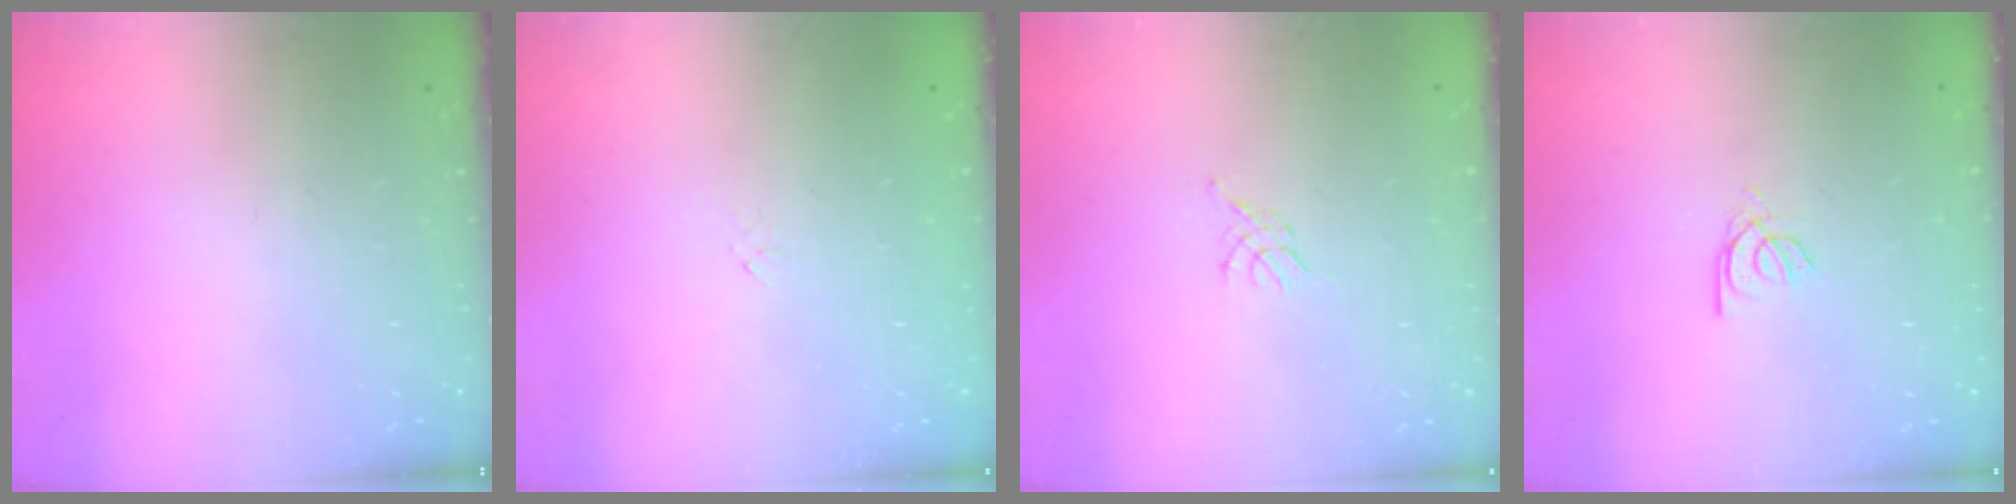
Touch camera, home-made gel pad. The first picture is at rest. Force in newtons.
{"total": 1.2, "press": 1.2, "slide": 0.4}
{"total": 2.3, "press": 2.2, "slide": 0.5}
{"total": 2.2, "press": 2.2, "slide": 0.2}